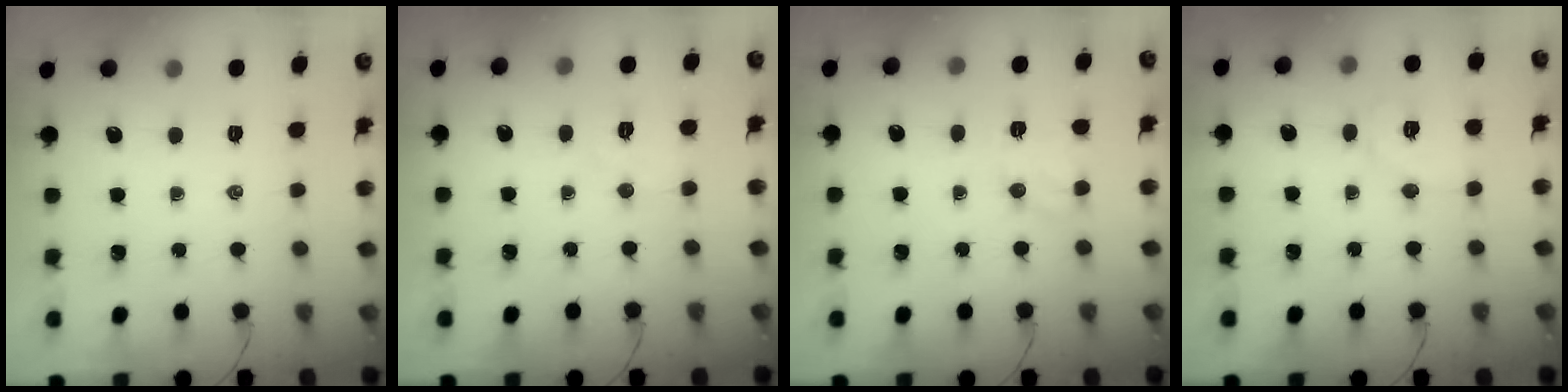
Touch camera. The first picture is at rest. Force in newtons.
{"total": 5.1, "press": 5.0, "slide": 1.0}
{"total": 6.7, "press": 6.6, "slide": 1.5}
{"total": 7.4, "press": 7.3, "slide": 1.2}